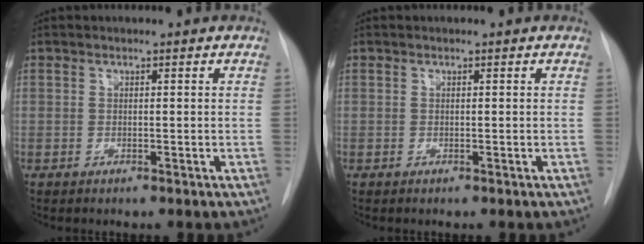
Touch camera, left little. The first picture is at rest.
{"total": 0.0}